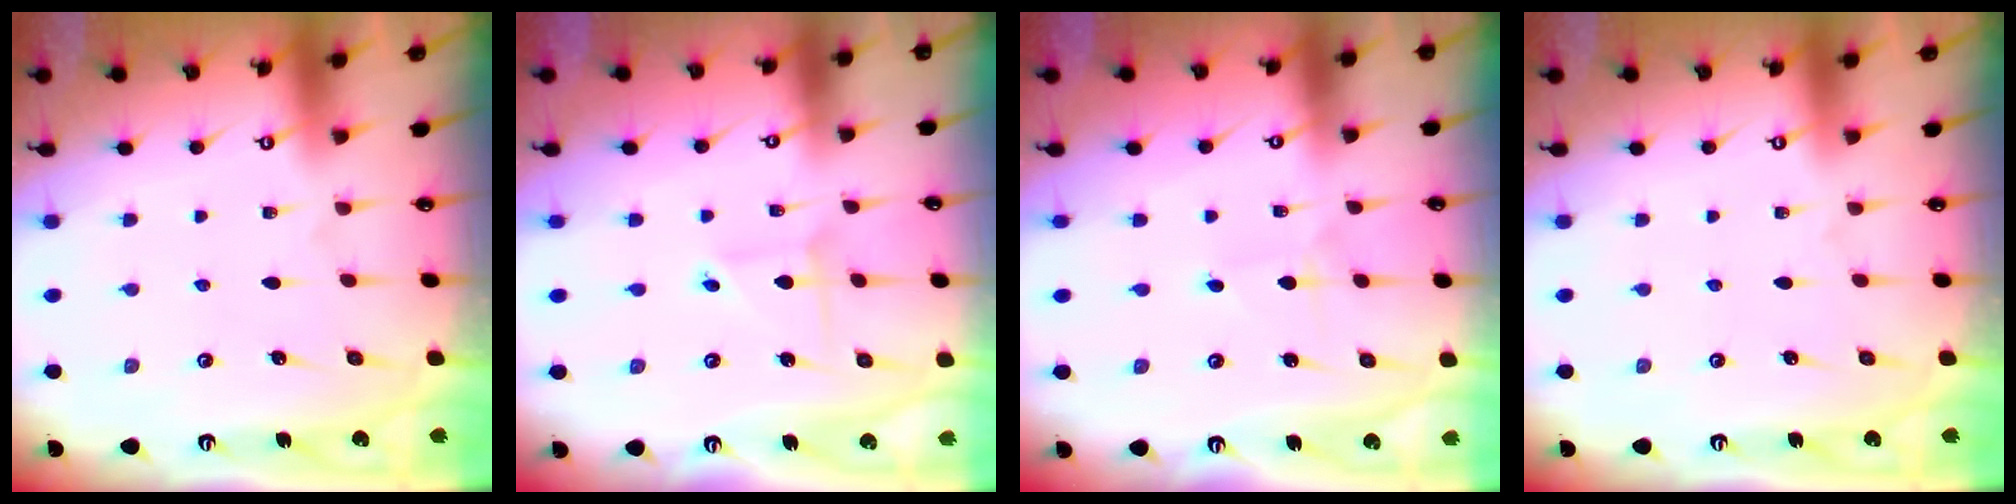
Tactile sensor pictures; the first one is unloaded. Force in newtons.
{"total": 2.3, "press": 2.3, "slide": 0.0}
{"total": 1.4, "press": 1.4, "slide": 0.2}
{"total": 0.0}